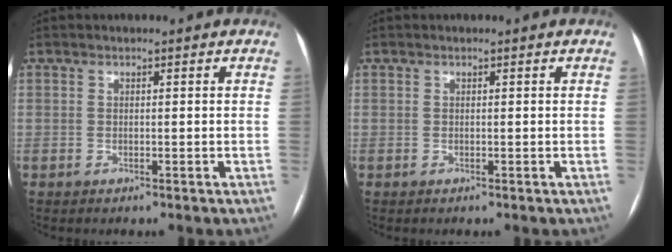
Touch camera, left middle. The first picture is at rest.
{"total": 0.0}